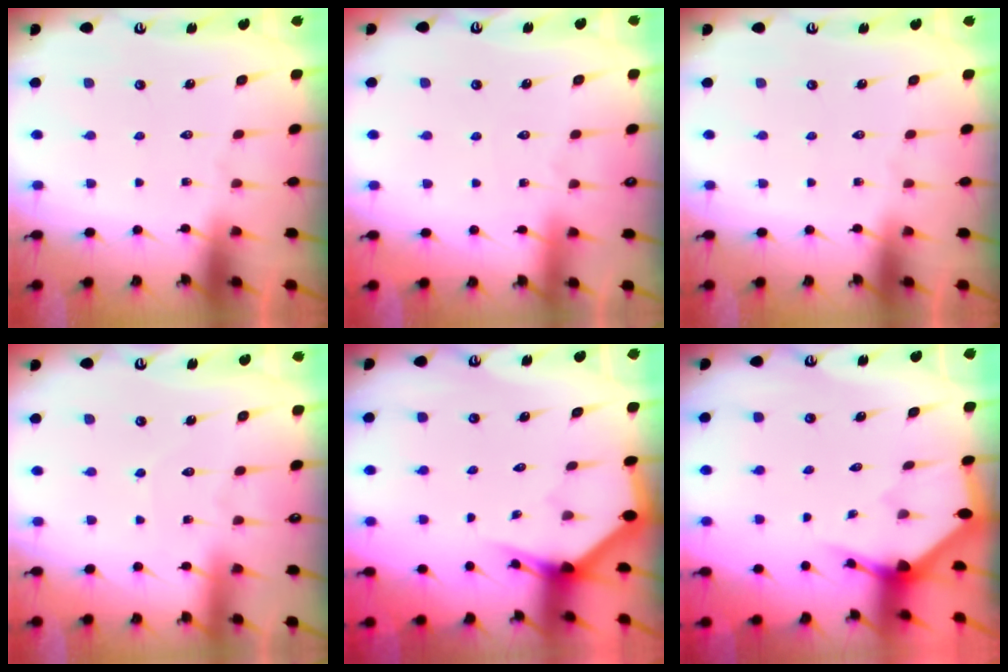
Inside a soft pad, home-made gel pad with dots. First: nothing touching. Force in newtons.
{"total": 2.9, "press": 2.9, "slide": 0.3}
{"total": 0.0}
{"total": 2.8, "press": 2.7, "slide": 0.4}
{"total": 3.0, "press": 3.0, "slide": 0.1}
{"total": 2.6, "press": 2.6, "slide": 0.2}